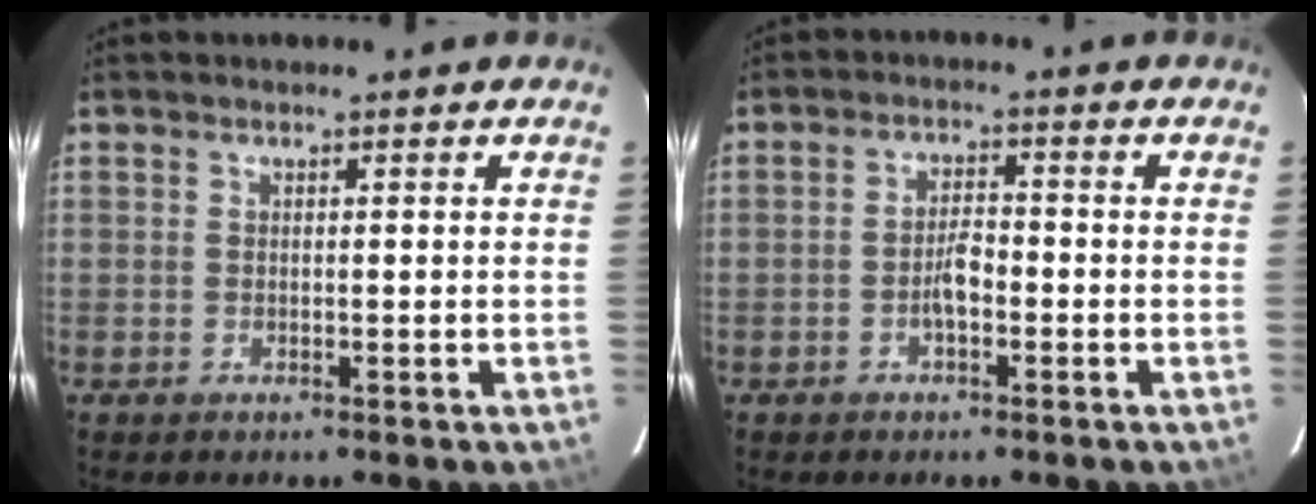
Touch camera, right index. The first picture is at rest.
{"total": 3.5, "force": [-1.5, 1.3, 2.8], "torque": [-0.055, 0.007, -0.025]}